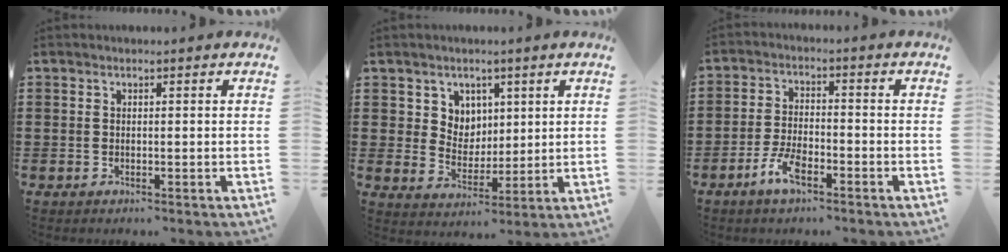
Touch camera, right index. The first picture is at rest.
{"total": 5.2, "force": [2.8, 4.4, 0.0], "torque": [-0.028, 0.005, 0.053]}
{"total": 5.2, "force": [-3.2, 1.9, 3.7], "torque": [-0.087, 0.004, -0.066]}